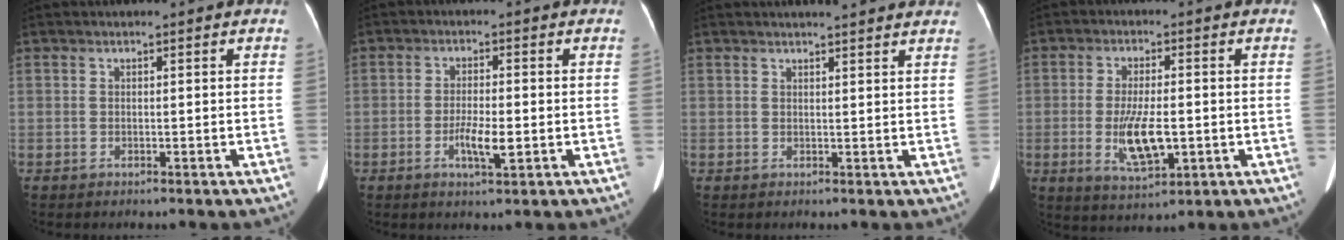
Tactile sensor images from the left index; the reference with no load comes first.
{"total": 4.5, "force": [-1.4, 0.9, 4.1], "torque": [-0.079, -0.004, -0.023]}
{"total": 7.4, "force": [6.7, 0.7, 3.0], "torque": [-0.036, 0.014, 0.068]}
{"total": 7.9, "force": [-1.6, 2.6, 7.3], "torque": [-0.143, -0.011, -0.021]}